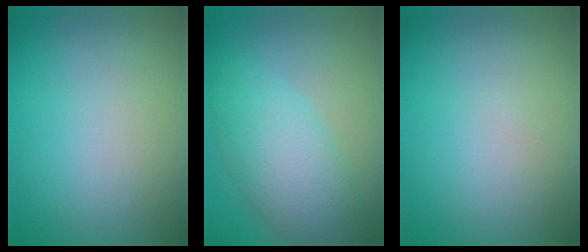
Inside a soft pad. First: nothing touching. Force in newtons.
{"total": 6.0, "press": 6.0, "slide": 0.4}
{"total": 0.0}